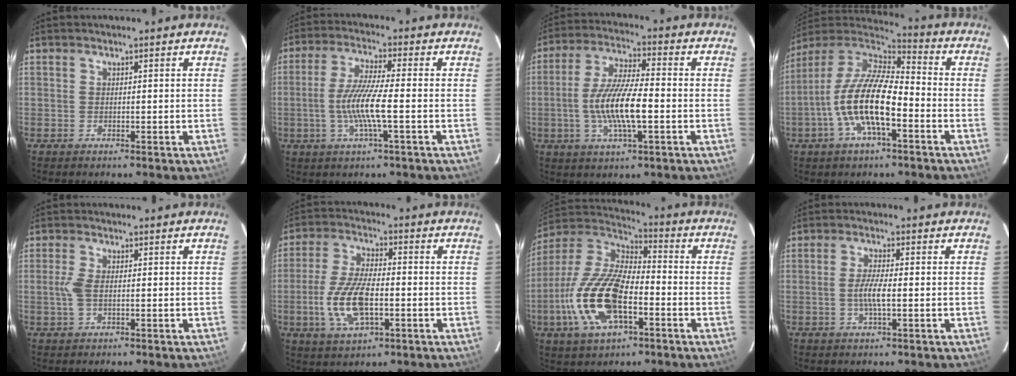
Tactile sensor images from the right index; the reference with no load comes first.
{"total": 8.7, "force": [-2.1, 0.1, 8.5], "torque": [-0.169, -0.004, -0.041]}
{"total": 11.9, "force": [-2.5, 2.6, 11.4], "torque": [-0.225, -0.001, -0.048]}
{"total": 16.1, "force": [-5.2, 5.3, 14.3], "torque": [-0.280, -0.003, -0.104]}
{"total": 3.3, "force": [-0.3, 1.4, 2.9], "torque": [-0.068, 0.001, -0.007]}
{"total": 12.1, "force": [-3.0, 5.3, 10.4], "torque": [-0.221, -0.002, -0.054]}
{"total": 18.8, "force": [-6.1, 8.3, 15.7], "torque": [-0.338, -0.009, -0.119]}
{"total": 4.0, "force": [-0.8, 0.5, 3.9], "torque": [-0.074, -0.001, -0.016]}